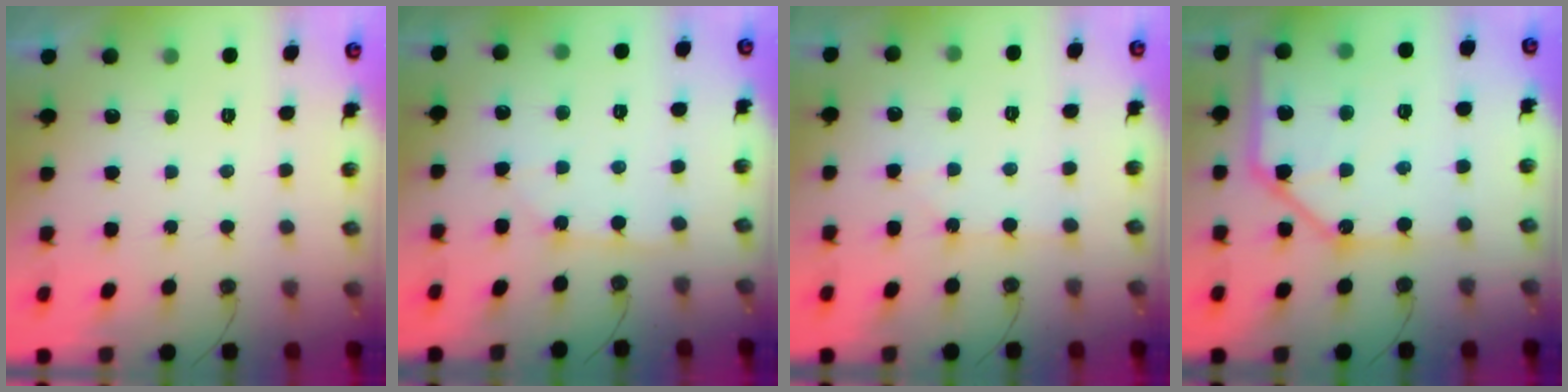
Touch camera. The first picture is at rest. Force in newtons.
{"total": 2.2, "press": 2.2, "slide": 0.3}
{"total": 0.9, "press": 0.9, "slide": 0.1}
{"total": 17.3, "press": 17.1, "slide": 2.2}